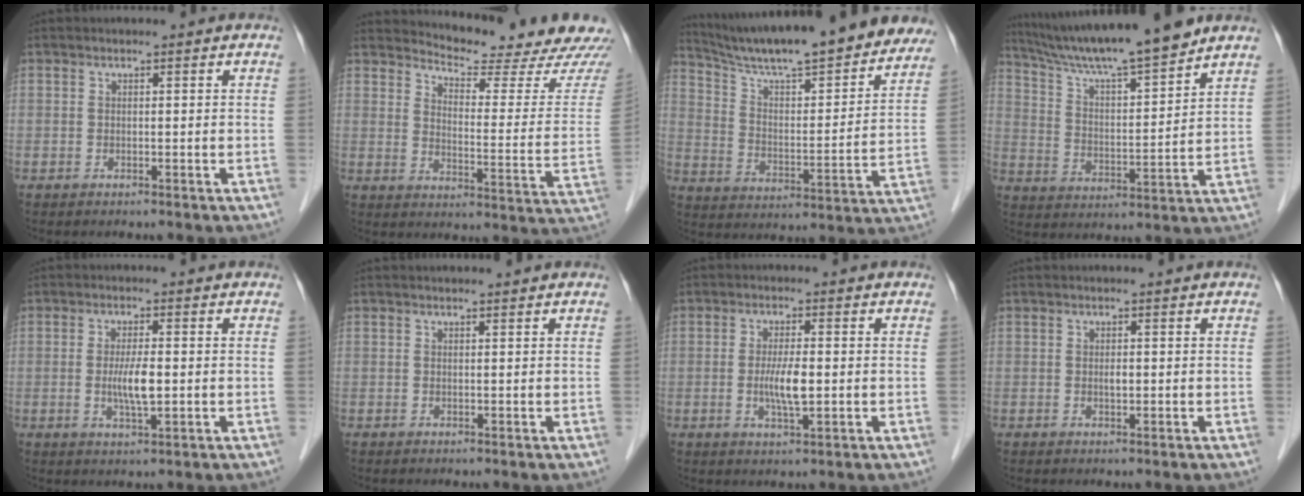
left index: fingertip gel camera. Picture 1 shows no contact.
{"total": 17.4, "force": [16.8, 0.4, 4.5], "torque": [-0.063, -0.100, 0.197]}
{"total": 26.6, "force": [23.5, 3.6, 12.1], "torque": [-0.187, -0.036, 0.322]}
{"total": 15.6, "force": [13.7, -0.3, 7.4], "torque": [-0.128, 0.002, 0.229]}
{"total": 4.3, "force": [-0.5, 0.6, 4.2], "torque": [-0.084, -0.010, -0.007]}
{"total": 1.1, "force": [1.0, 0.1, 0.4], "torque": [-0.007, 0.005, 0.013]}
{"total": 4.5, "force": [-0.5, 0.7, 4.4], "torque": [-0.088, -0.010, -0.009]}
{"total": 0.7, "force": [0.0, 0.3, 0.7], "torque": [-0.011, -0.004, -0.001]}